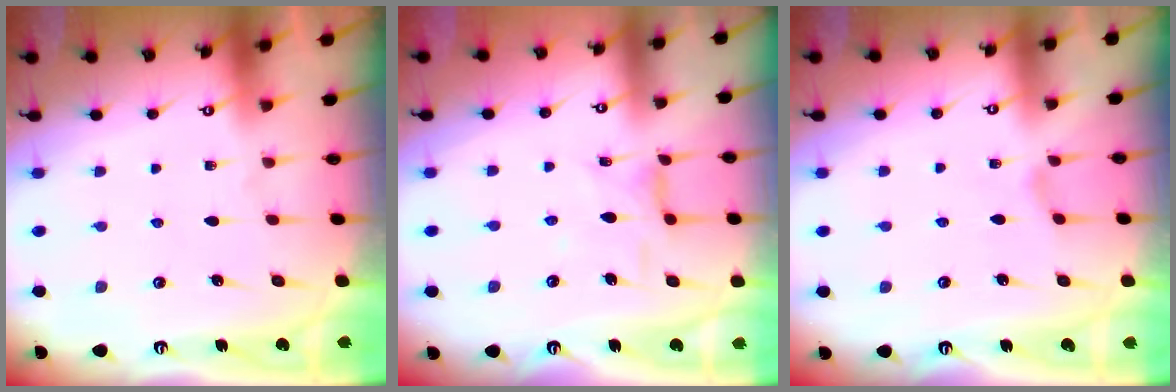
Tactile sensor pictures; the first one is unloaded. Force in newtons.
{"total": 3.9, "press": 3.9, "slide": 0.4}
{"total": 0.8, "press": 0.7, "slide": 0.3}